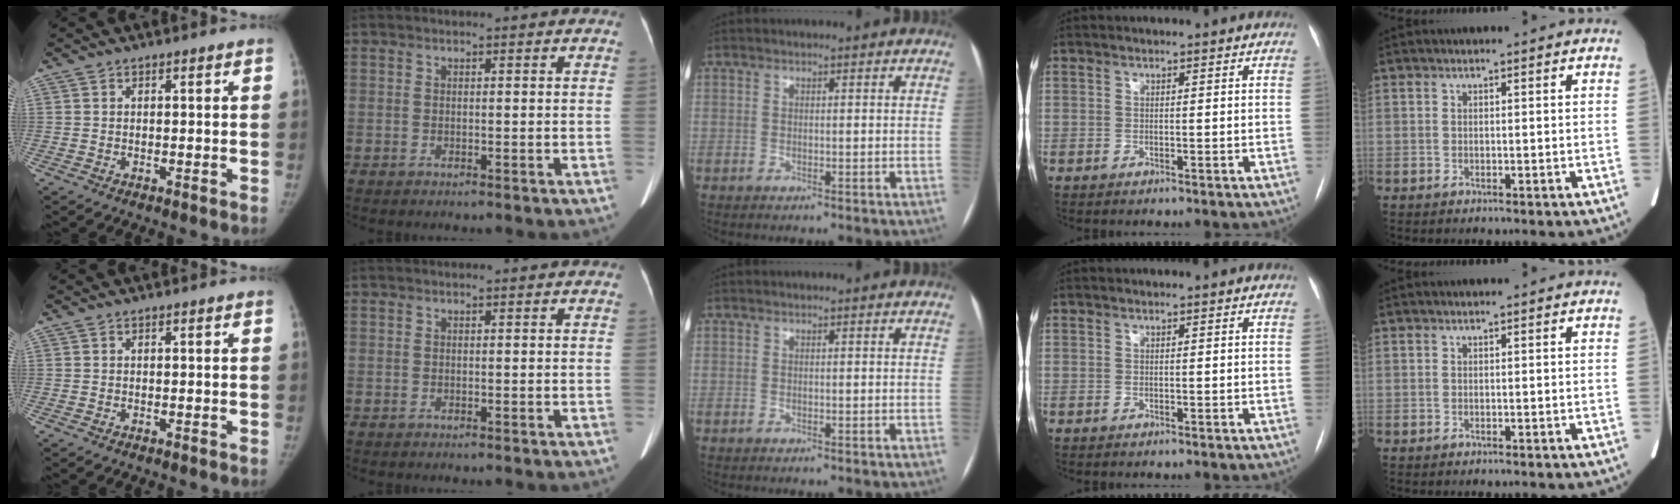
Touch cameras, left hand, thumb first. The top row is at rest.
{}